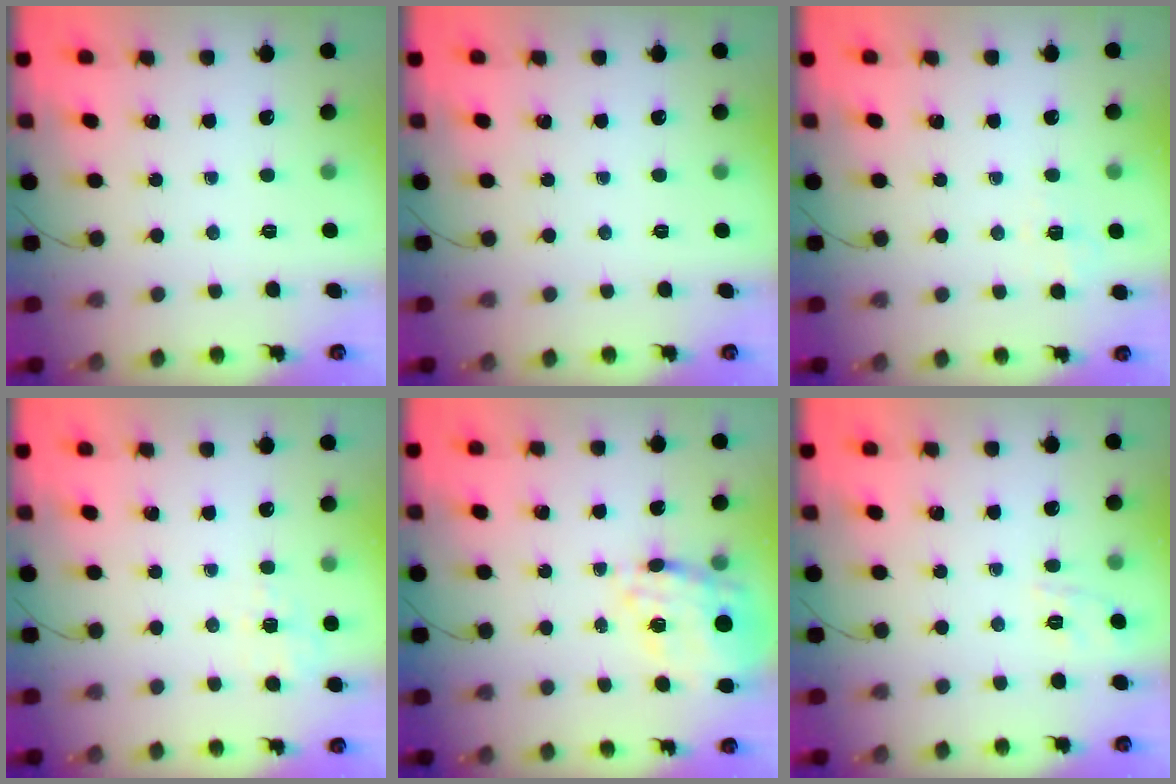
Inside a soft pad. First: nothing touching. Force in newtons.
{"total": 0.0}
{"total": 2.2, "press": 1.3, "slide": 1.8}
{"total": 3.6, "press": 3.2, "slide": 1.8}
{"total": 17.6, "press": 17.2, "slide": 4.0}
{"total": 1.9, "press": 0.2, "slide": 1.9}